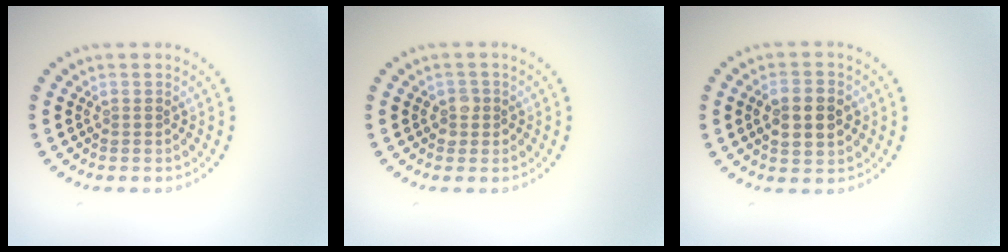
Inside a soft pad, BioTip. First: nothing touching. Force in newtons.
{"total": 1.4, "press": 1.3, "slide": 0.6}
{"total": 4.6, "press": 4.6, "slide": 0.1}